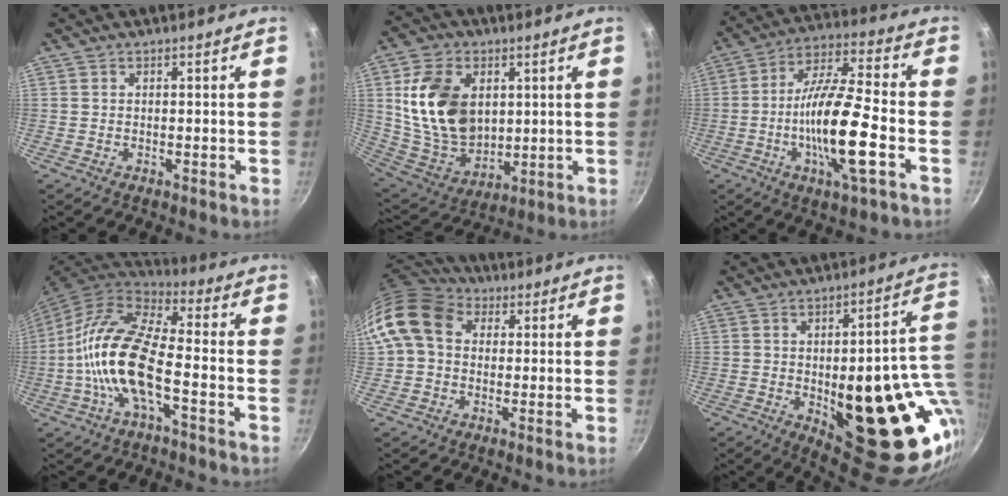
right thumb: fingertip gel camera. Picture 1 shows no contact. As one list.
[{"total": 18.2, "force": [3.7, 12.8, 12.4], "torque": [-0.204, -0.022, 0.085]}, {"total": 17.1, "force": [-4.6, 3.7, 16.0], "torque": [-0.289, 0.026, -0.095]}, {"total": 16.2, "force": [-3.7, 6.2, 14.6], "torque": [-0.281, 0.035, -0.089]}, {"total": 13.0, "force": [2.8, 10.1, 7.7], "torque": [-0.136, 0.025, 0.033]}, {"total": 27.8, "force": [-3.7, 11.1, 25.2], "torque": [-0.274, -0.009, -0.029]}]